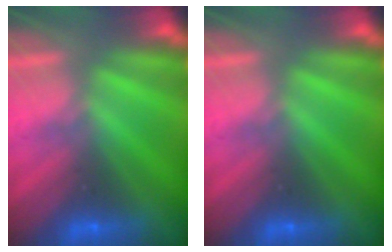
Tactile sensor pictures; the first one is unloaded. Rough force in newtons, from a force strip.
{"total": 0.0}